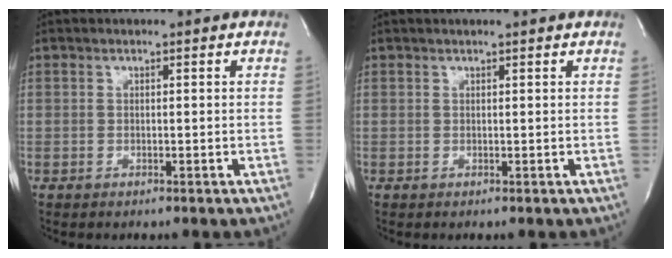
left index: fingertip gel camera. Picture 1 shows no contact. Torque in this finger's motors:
{"motor_torque": [0.84, -0.85, 0.21, 0.07]}